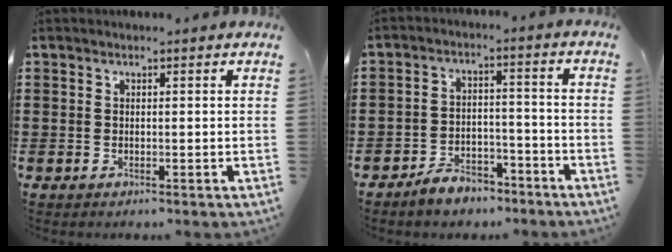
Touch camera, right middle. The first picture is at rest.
{"total": 4.8, "force": [-4.5, 1.3, 1.0], "torque": [-0.023, 0.008, -0.090]}